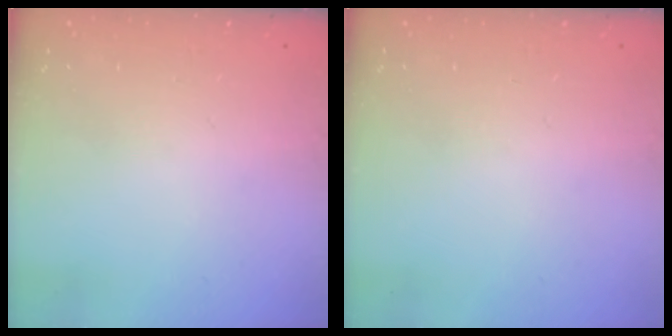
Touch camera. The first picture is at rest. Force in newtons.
{"total": 0.0}